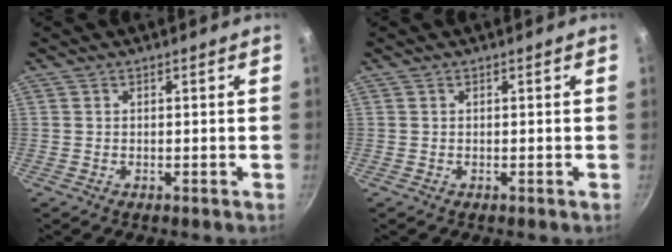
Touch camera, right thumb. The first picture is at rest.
{"total": 0.0}